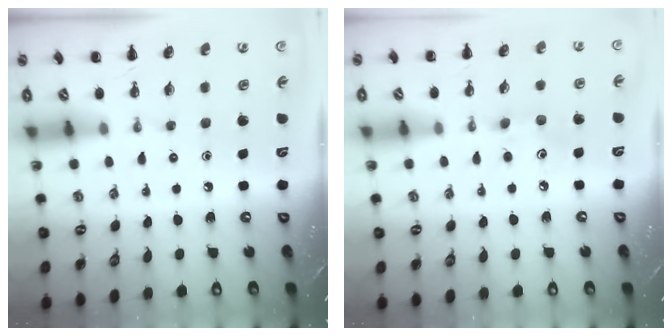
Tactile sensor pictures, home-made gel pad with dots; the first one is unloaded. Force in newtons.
{"total": 5.0, "press": 4.8, "slide": 1.4}